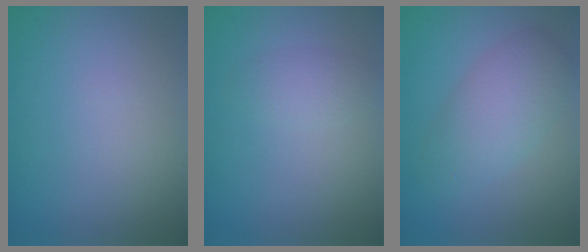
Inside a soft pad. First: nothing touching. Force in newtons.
{"total": 1.7, "press": 1.7, "slide": 0.0}
{"total": 4.2, "press": 4.2, "slide": 0.1}